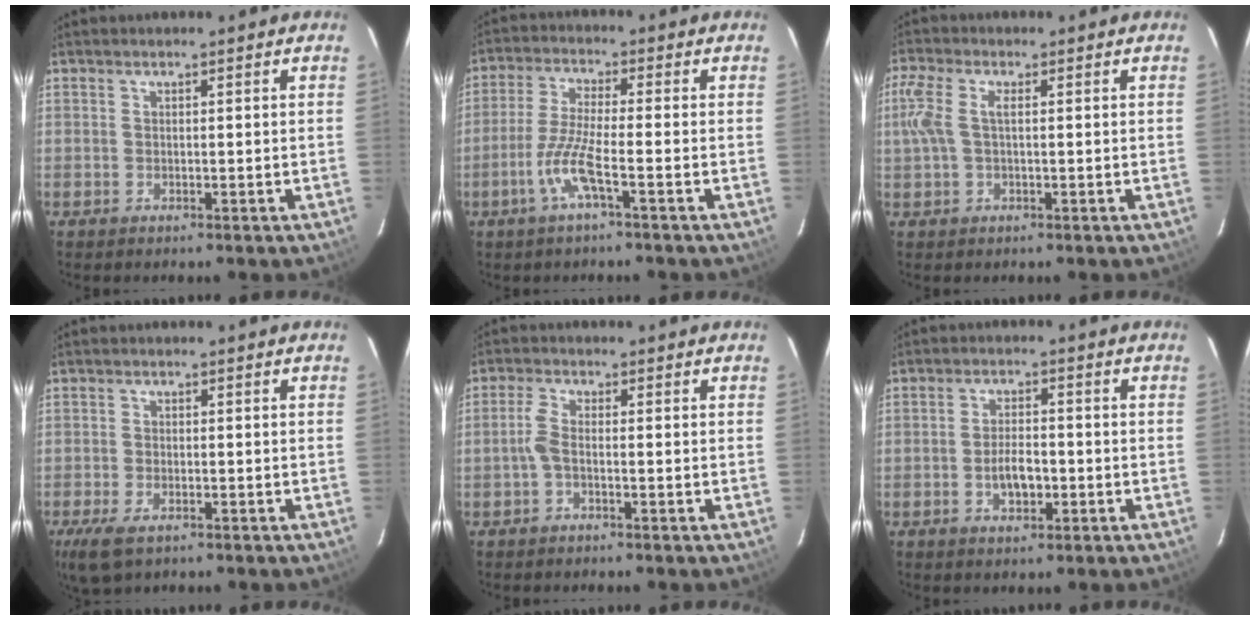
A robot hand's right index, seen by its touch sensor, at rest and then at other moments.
{"total": 6.6, "force": [-3.1, -0.1, 5.9], "torque": [-0.133, -0.003, -0.062]}
{"total": 5.1, "force": [0.3, 2.7, 4.3], "torque": [-0.100, 0.010, 0.005]}
{"total": 5.8, "force": [-3.5, 2.7, 3.8], "torque": [-0.091, -0.018, -0.064]}
{"total": 2.5, "force": [-0.9, 0.6, 2.2], "torque": [-0.056, 0.005, -0.020]}
{"total": 4.6, "force": [-1.5, 2.2, 3.8], "torque": [-0.074, 0.002, -0.021]}